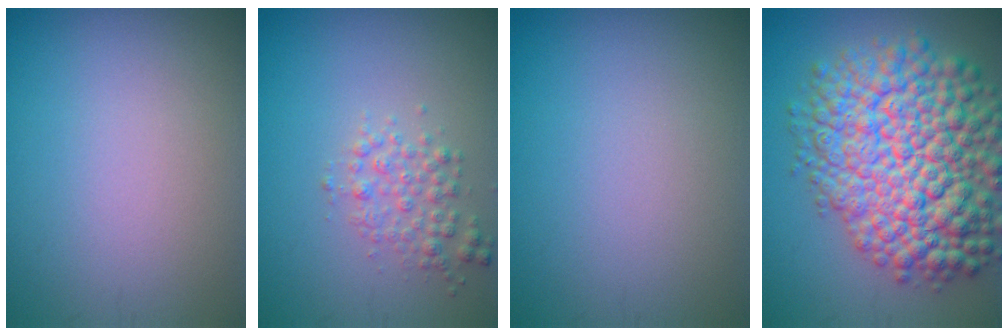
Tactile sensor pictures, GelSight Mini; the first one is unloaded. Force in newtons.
{"total": 2.2, "press": 2.2, "slide": 0.0}
{"total": 0.0}
{"total": 13.0, "press": 12.9, "slide": 0.5}